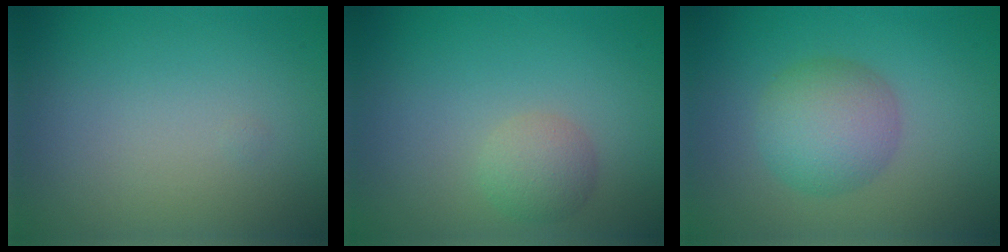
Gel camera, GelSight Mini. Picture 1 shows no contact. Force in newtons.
{"total": 2.2, "press": 2.2, "slide": 0.1}
{"total": 4.6, "press": 4.6, "slide": 0.1}